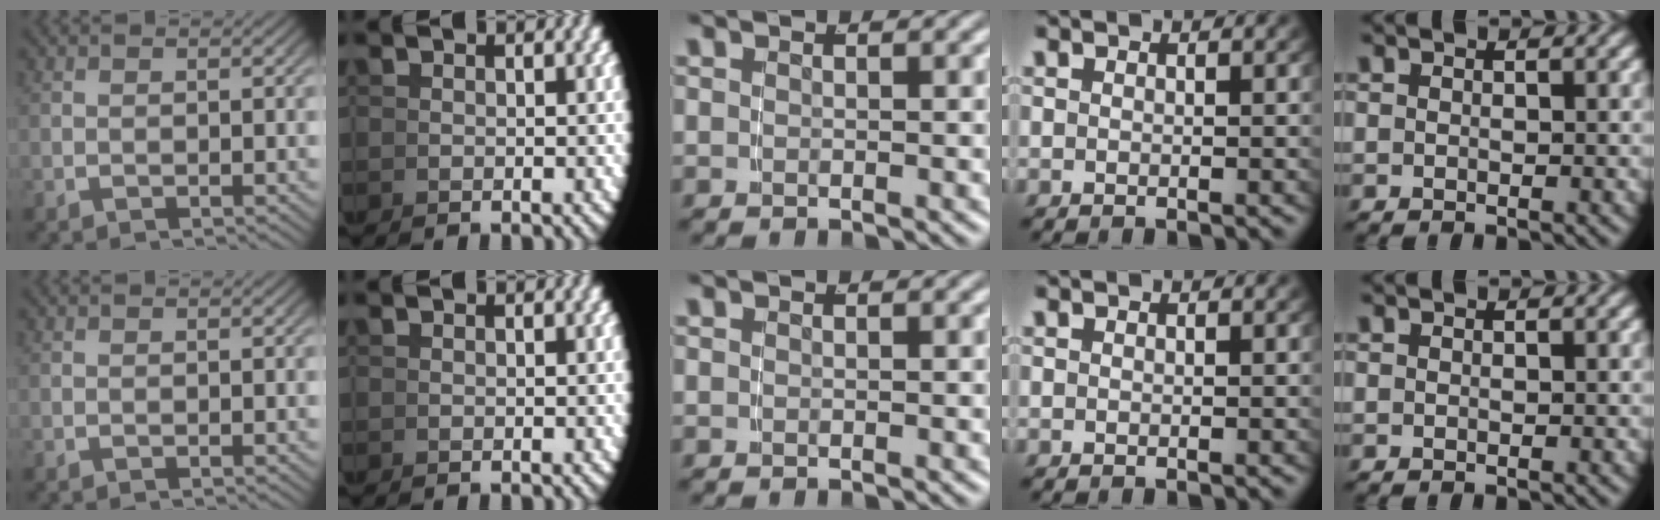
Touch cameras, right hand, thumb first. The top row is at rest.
{}